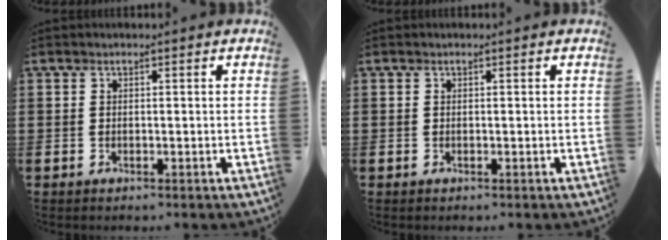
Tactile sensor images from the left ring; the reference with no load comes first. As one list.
[{"total": 0.0}]